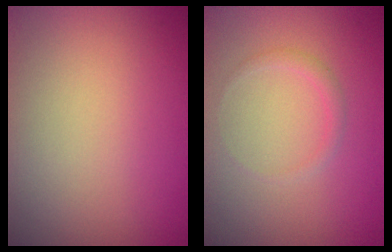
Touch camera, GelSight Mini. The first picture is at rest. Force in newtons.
{"total": 0.9, "press": 0.9, "slide": 0.1}